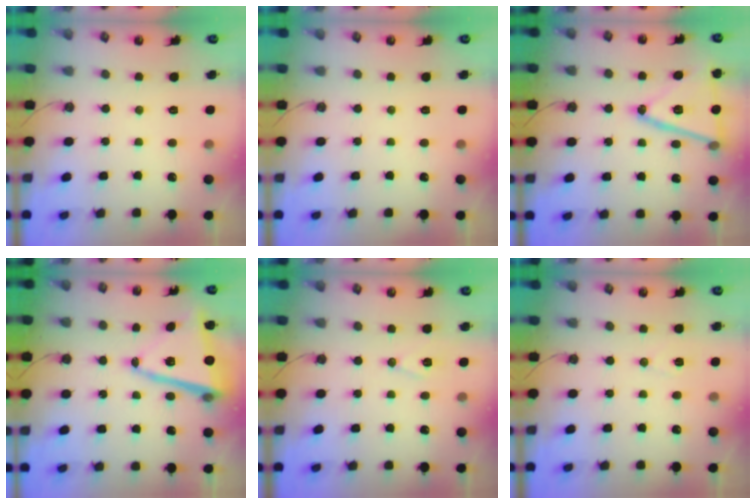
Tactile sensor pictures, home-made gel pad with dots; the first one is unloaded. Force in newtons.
{"total": 2.0, "press": 0.4, "slide": 2.0}
{"total": 19.7, "press": 19.4, "slide": 3.4}
{"total": 13.5, "press": 13.2, "slide": 2.9}
{"total": 7.5, "press": 6.6, "slide": 3.6}
{"total": 5.8, "press": 3.8, "slide": 4.4}